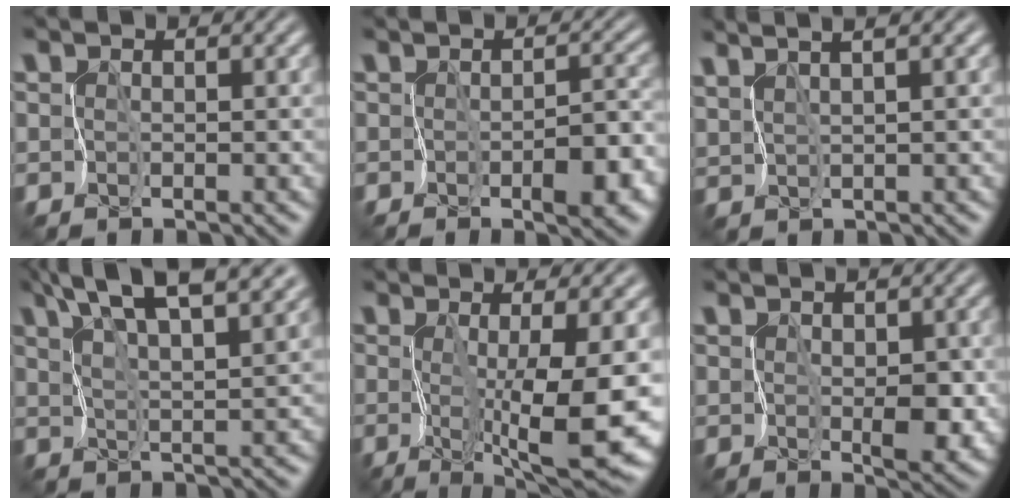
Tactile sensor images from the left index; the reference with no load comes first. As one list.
[{"total": 4.3, "force": [-2.0, 1.8, 3.4], "torque": [-0.041, 0.002, -0.028]}, {"total": 4.6, "force": [3.6, 0.6, 2.8], "torque": [-0.054, 0.025, 0.051]}, {"total": 9.9, "force": [7.0, 2.7, 6.4], "torque": [-0.123, 0.027, 0.100]}, {"total": 8.9, "force": [-1.0, 1.1, 8.8], "torque": [-0.149, -0.010, -0.013]}, {"total": 3.7, "force": [0.5, 2.0, 3.1], "torque": [-0.051, -0.011, 0.015]}]